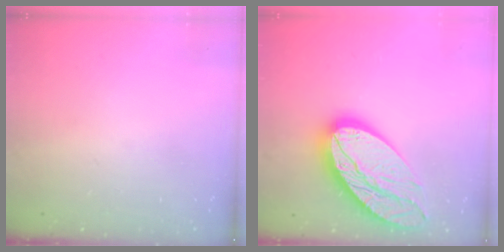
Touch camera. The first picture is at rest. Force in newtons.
{"total": 21.6, "press": 21.5, "slide": 1.9}